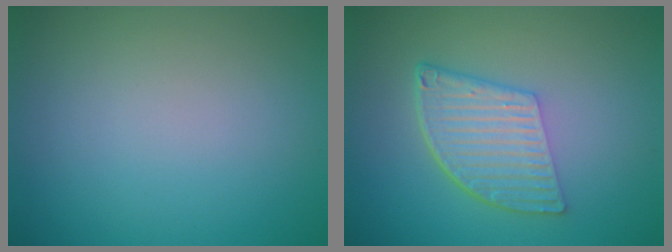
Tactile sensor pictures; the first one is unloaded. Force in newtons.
{"total": 5.9, "press": 3.9, "slide": 4.4}